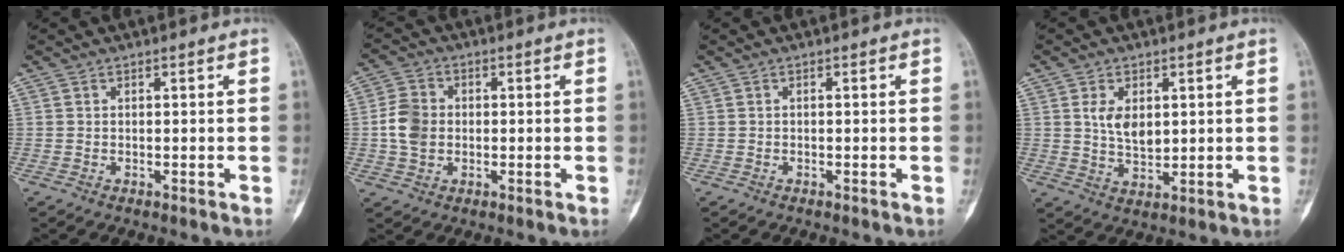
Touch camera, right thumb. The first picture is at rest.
{"total": 6.8, "force": [-0.2, 5.5, 4.1], "torque": [-0.069, 0.009, -0.010]}
{"total": 0.0}
{"total": 6.2, "force": [1.5, 3.7, 4.6], "torque": [-0.065, -0.012, 0.034]}